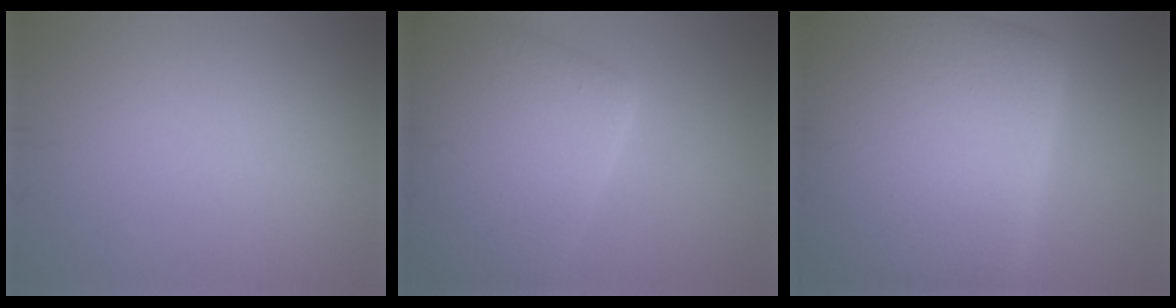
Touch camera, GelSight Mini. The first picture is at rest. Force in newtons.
{"total": 11.3, "press": 11.2, "slide": 0.4}
{"total": 24.4, "press": 24.3, "slide": 0.7}